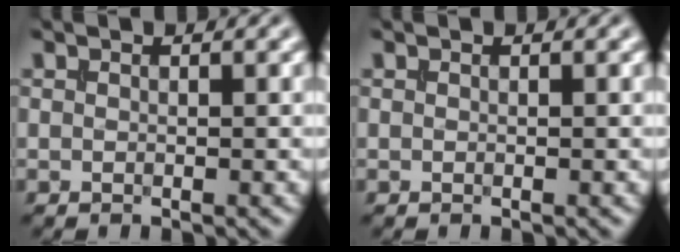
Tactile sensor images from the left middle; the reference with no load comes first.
{"total": 0.0}